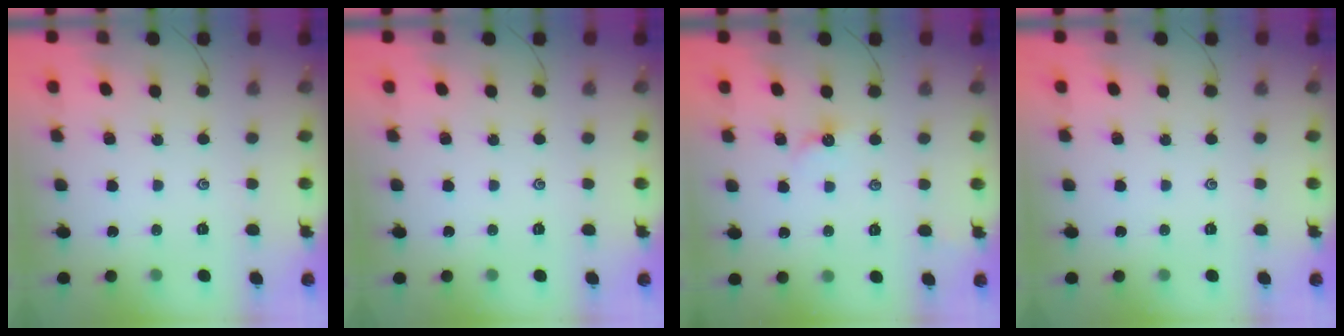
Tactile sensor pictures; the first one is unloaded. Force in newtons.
{"total": 0.0}
{"total": 3.9, "press": 3.9, "slide": 0.6}
{"total": 0.0}